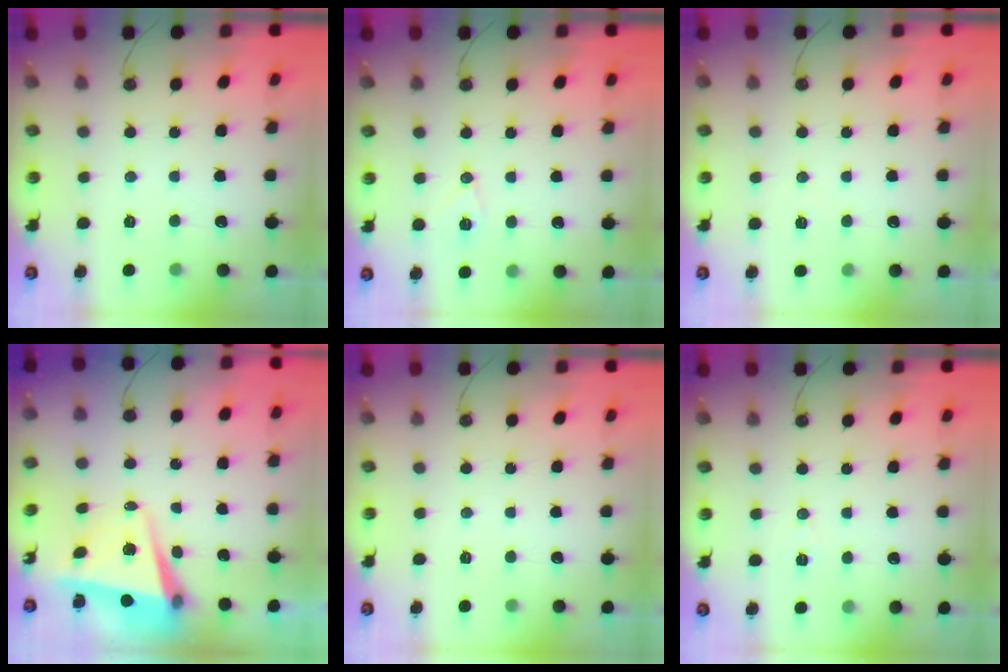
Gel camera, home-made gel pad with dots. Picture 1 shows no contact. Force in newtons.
{"total": 7.2, "press": 6.8, "slide": 2.1}
{"total": 5.3, "press": 3.2, "slide": 4.2}
{"total": 5.3, "press": 4.9, "slide": 2.0}
{"total": 0.0}
{"total": 5.2, "press": 2.7, "slide": 4.5}